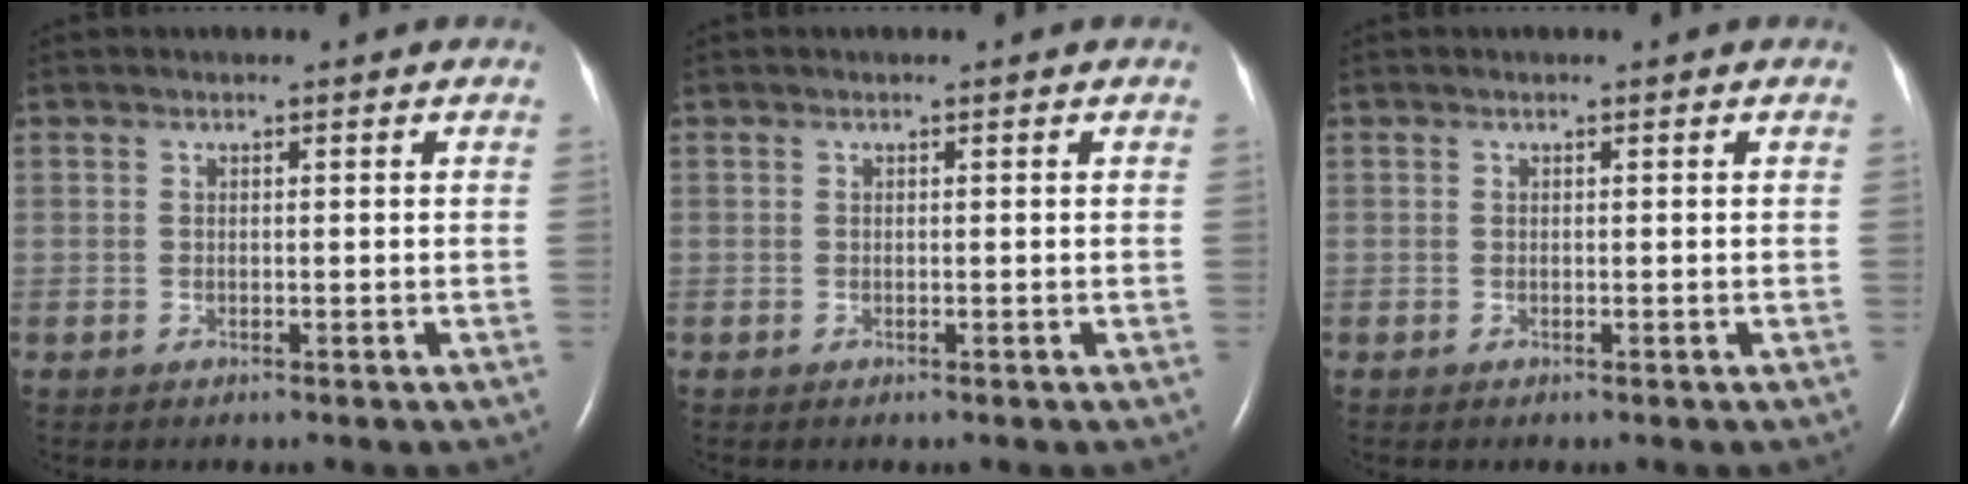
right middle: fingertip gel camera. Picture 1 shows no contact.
{"total": 0.0}
{"total": 0.0}